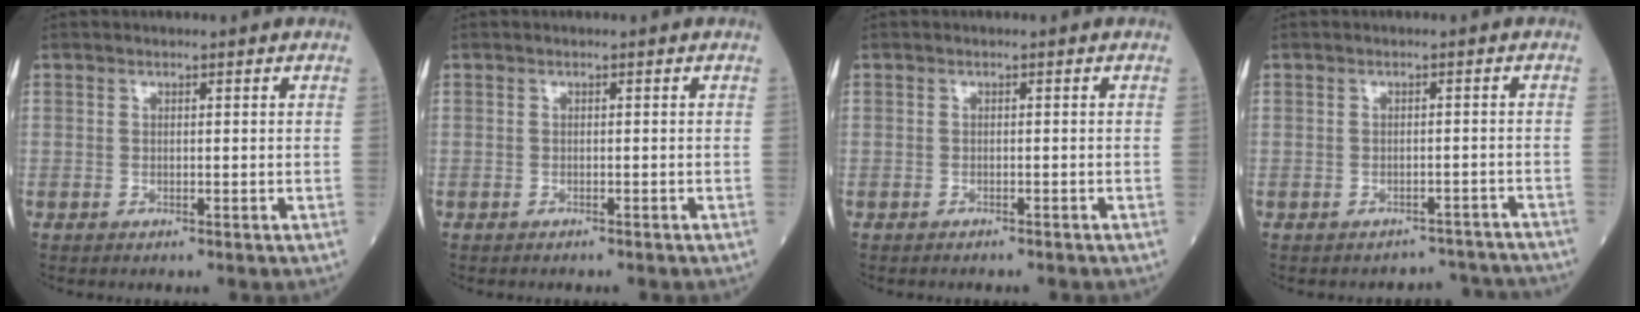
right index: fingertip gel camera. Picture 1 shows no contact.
{"total": 1.1, "force": [-1.0, 0.2, 0.4], "torque": [-0.015, -0.003, -0.012]}
{"total": 1.8, "force": [-1.7, 0.4, 0.6], "torque": [-0.017, -0.004, -0.019]}
{"total": 5.4, "force": [-5.0, 1.4, -1.3], "torque": [0.026, 0.026, -0.051]}